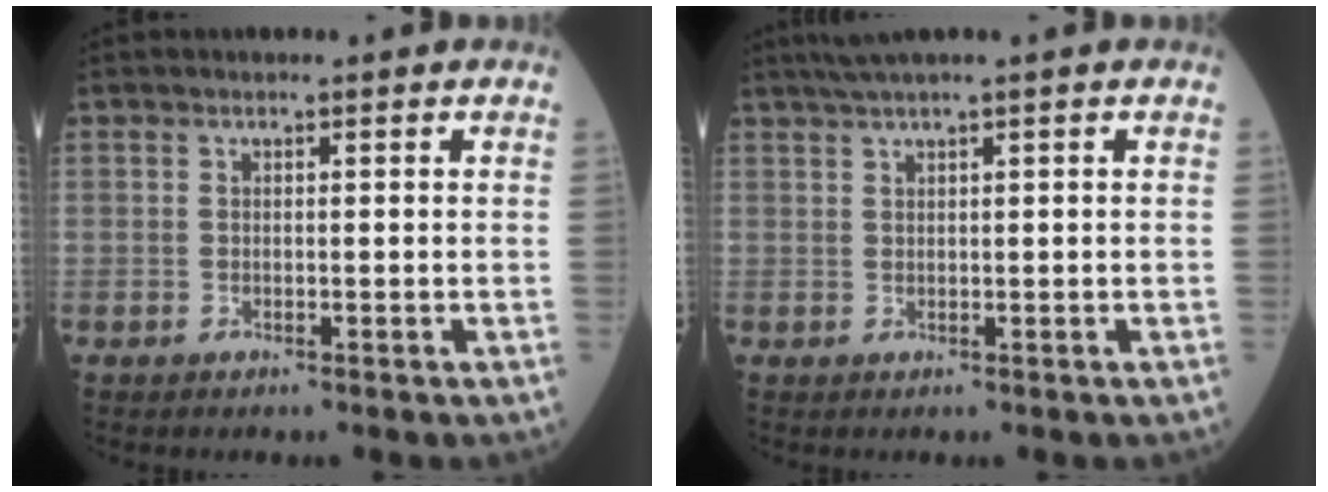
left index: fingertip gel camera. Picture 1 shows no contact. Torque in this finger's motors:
{"motor_torque": [0.12, -0.12, 0.03, 0.06]}